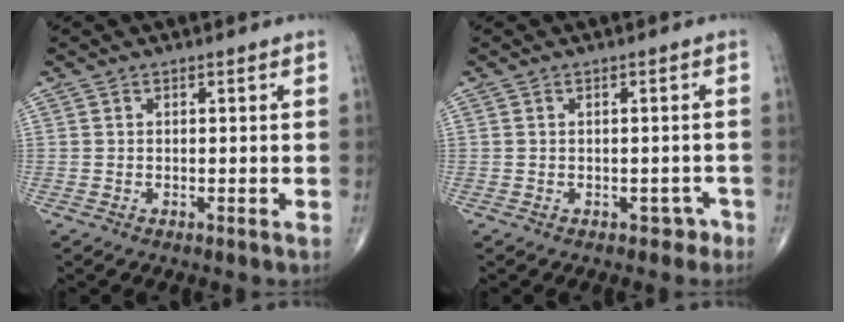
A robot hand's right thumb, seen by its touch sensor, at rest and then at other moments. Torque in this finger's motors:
{"motor_torque": [0.03, 0.37, -0.14, -0.09, 0.02]}